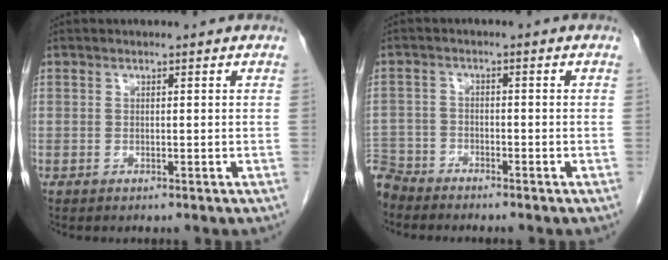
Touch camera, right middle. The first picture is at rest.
{"total": 5.4, "force": [-5.1, 1.6, -0.2], "torque": [0.007, -0.008, -0.102]}